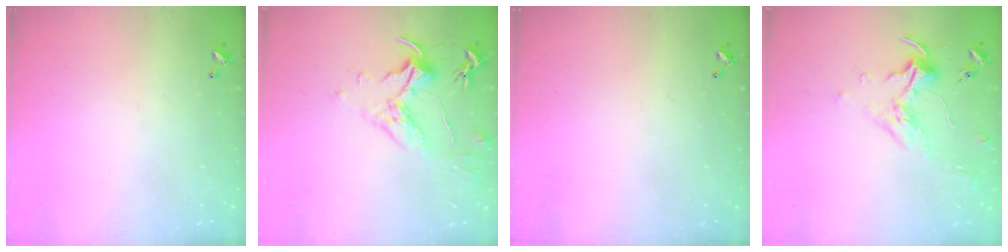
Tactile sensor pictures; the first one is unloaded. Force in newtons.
{"total": 1.6, "press": 1.4, "slide": 0.7}
{"total": 0.0}
{"total": 1.7, "press": 1.5, "slide": 0.8}